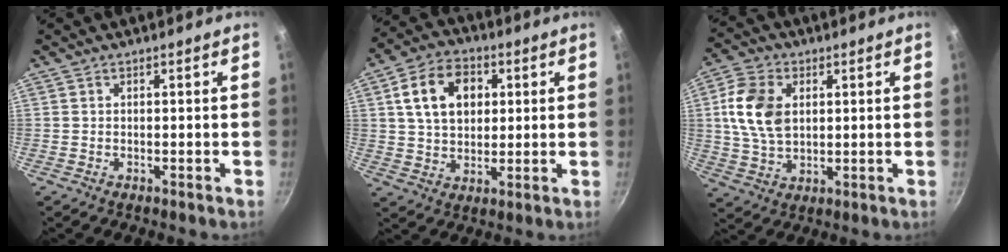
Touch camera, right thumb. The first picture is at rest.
{"total": 12.5, "force": [3.3, 8.9, 8.2], "torque": [-0.116, 0.006, 0.050]}
{"total": 11.3, "force": [2.2, 7.6, 8.1], "torque": [-0.141, -0.001, 0.041]}